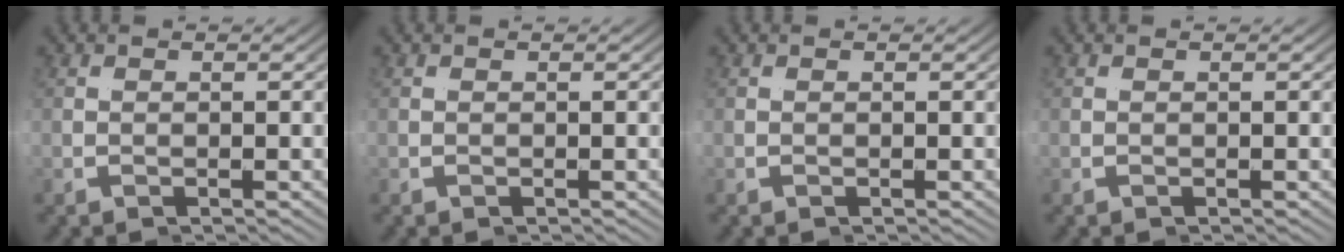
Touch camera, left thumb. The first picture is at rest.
{"total": 0.0}
{"total": 0.0}
{"total": 0.0}